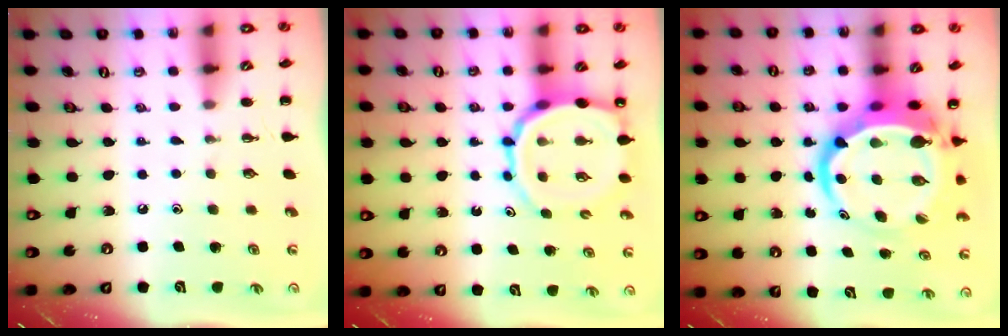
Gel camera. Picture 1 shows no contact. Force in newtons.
{"total": 11.1, "press": 10.7, "slide": 3.0}
{"total": 13.3, "press": 12.9, "slide": 3.2}